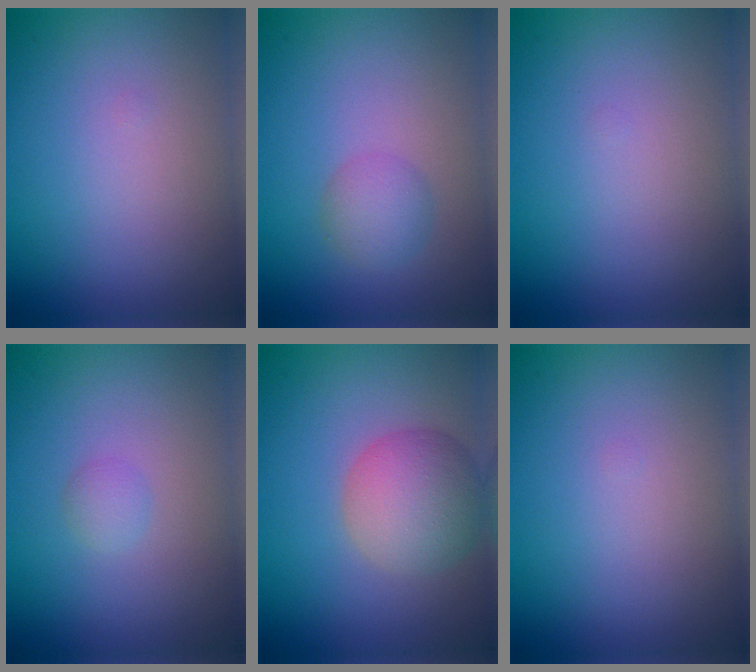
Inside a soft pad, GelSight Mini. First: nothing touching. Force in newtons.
{"total": 2.2, "press": 2.2, "slide": 0.1}
{"total": 0.0}
{"total": 1.0, "press": 1.0, "slide": 0.0}
{"total": 5.5, "press": 5.5, "slide": 0.3}
{"total": 0.0}